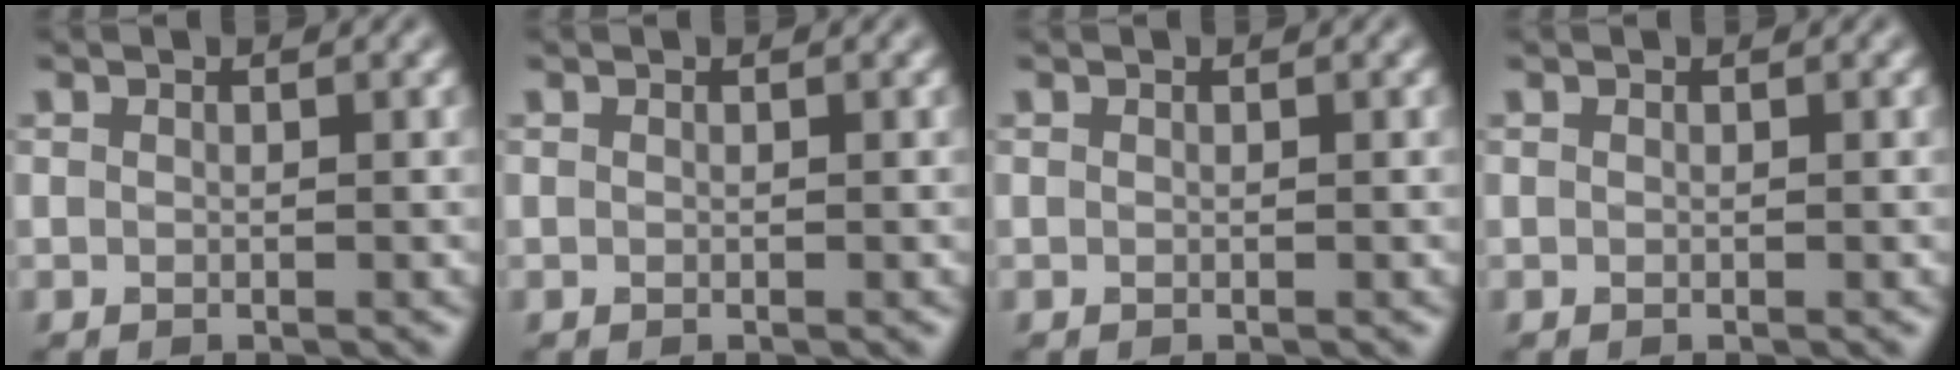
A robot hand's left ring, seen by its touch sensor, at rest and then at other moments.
{"total": 0.0}
{"total": 0.0}
{"total": 0.0}